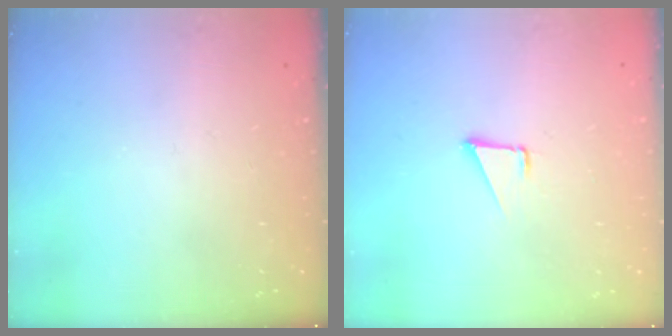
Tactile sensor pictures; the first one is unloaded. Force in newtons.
{"total": 1.6, "press": 1.5, "slide": 0.1}